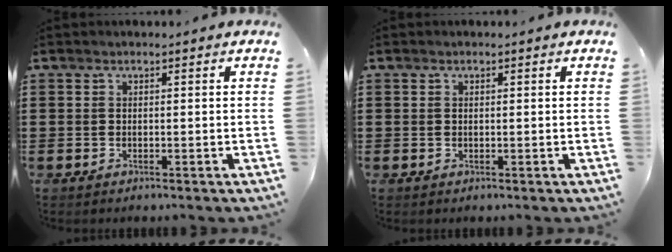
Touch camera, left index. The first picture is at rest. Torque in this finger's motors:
{"motor_torque": [-0.62, 0.83, 0.02, 0.00]}